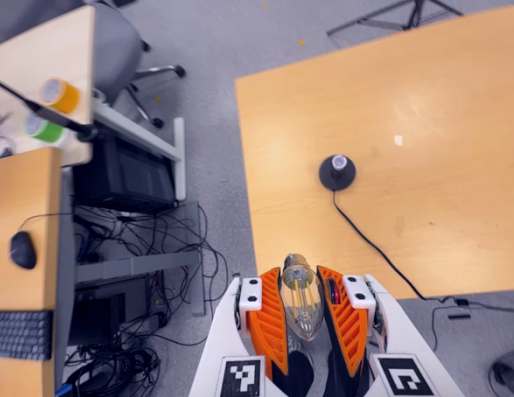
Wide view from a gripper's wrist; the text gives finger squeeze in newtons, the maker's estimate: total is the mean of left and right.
{"total": 20.3, "left": 21.9, "right": 18.8}